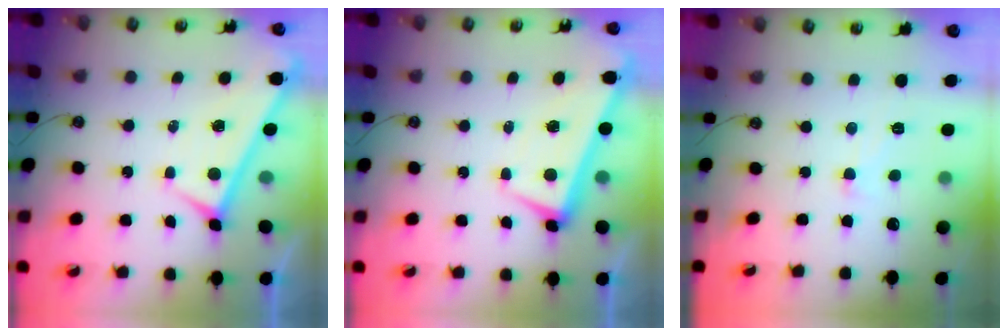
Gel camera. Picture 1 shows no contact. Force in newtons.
{"total": 2.0, "press": 1.9, "slide": 0.6}
{"total": 2.8, "press": 2.8, "slide": 0.5}